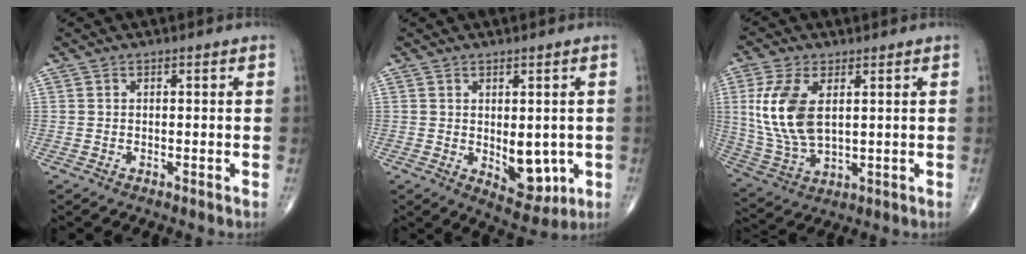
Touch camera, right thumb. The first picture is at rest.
{"total": 7.5, "force": [-0.8, 4.2, 6.1], "torque": [-0.053, -0.016, 0.005]}
{"total": 12.9, "force": [2.8, 6.8, 10.6], "torque": [-0.227, -0.012, 0.065]}